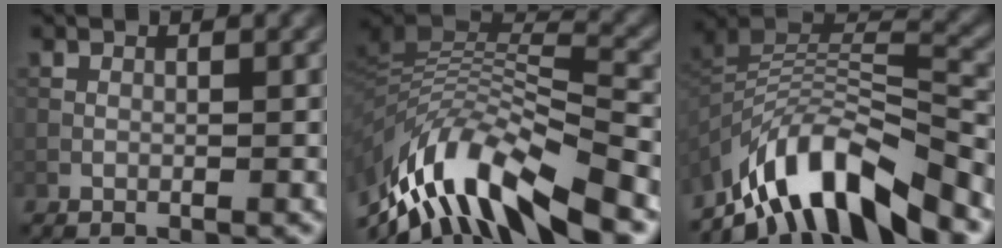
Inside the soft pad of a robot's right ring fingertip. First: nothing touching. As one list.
[{"total": 11.5, "force": [-6.9, 3.7, 8.4], "torque": [-0.167, 0.021, -0.124]}, {"total": 10.6, "force": [-7.3, 3.4, 6.8], "torque": [-0.115, 0.011, -0.133]}]